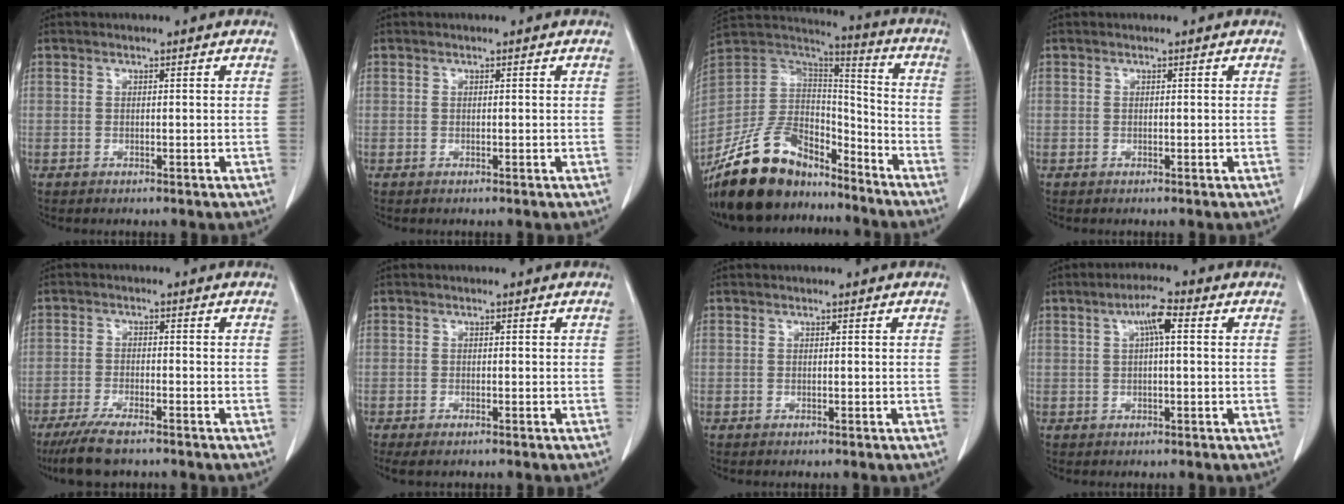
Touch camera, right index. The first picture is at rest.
{"total": 0.0}
{"total": 19.7, "force": [-15.4, 8.5, 8.7], "torque": [-0.183, 0.029, -0.278]}
{"total": 0.0}
{"total": 6.9, "force": [-5.3, 1.2, 4.2], "torque": [-0.080, -0.019, -0.087]}
{"total": 2.0, "force": [-1.5, 0.4, 1.3], "torque": [-0.021, -0.009, -0.019]}
{"total": 0.0}
{"total": 4.1, "force": [1.1, 0.5, 3.9], "torque": [-0.073, 0.011, 0.019]}